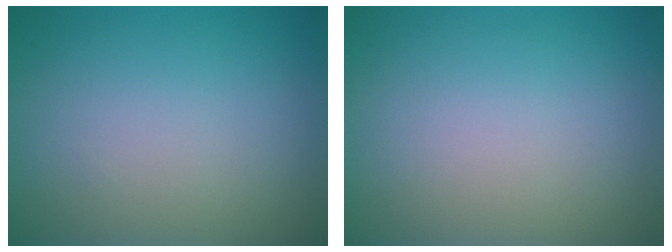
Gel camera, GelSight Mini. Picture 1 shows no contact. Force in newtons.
{"total": 0.0}